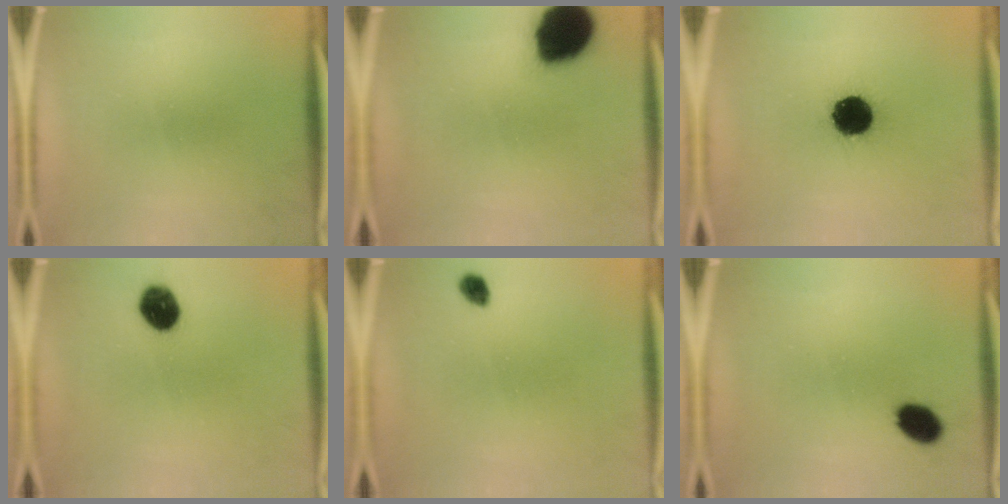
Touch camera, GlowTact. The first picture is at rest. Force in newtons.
{"total": 16.2}
{"total": 13.5}
{"total": 7.7}
{"total": 2.2}
{"total": 5.5}